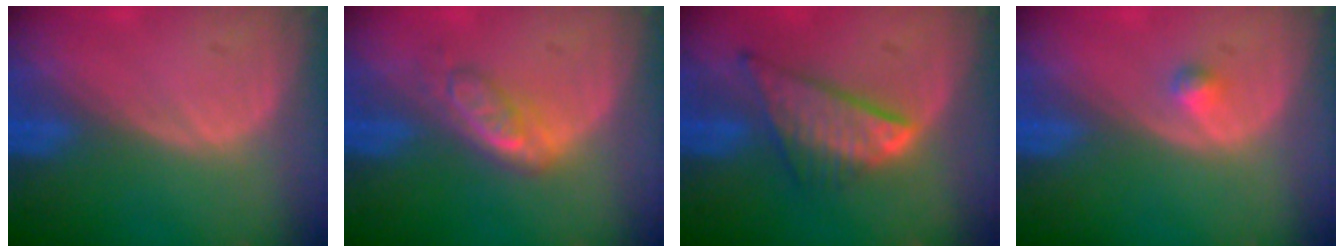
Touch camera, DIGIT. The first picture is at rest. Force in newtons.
{"total": 5.0, "press": 4.6, "slide": 2.0}
{"total": 8.3, "press": 7.1, "slide": 4.3}
{"total": 1.1, "press": 1.1, "slide": 0.1}